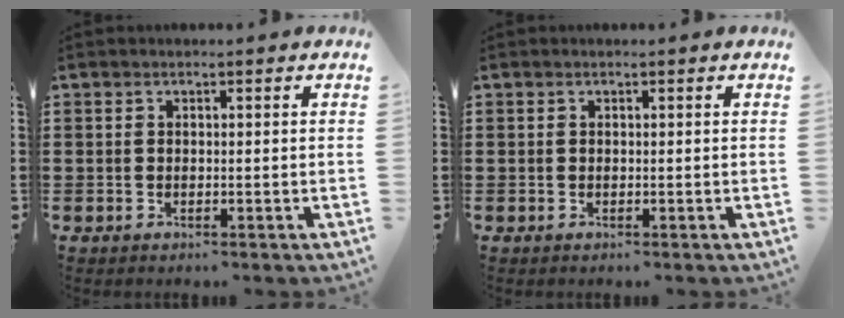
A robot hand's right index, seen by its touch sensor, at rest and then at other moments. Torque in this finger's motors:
{"motor_torque": [0.63, 0.75, 0.00, 0.01]}